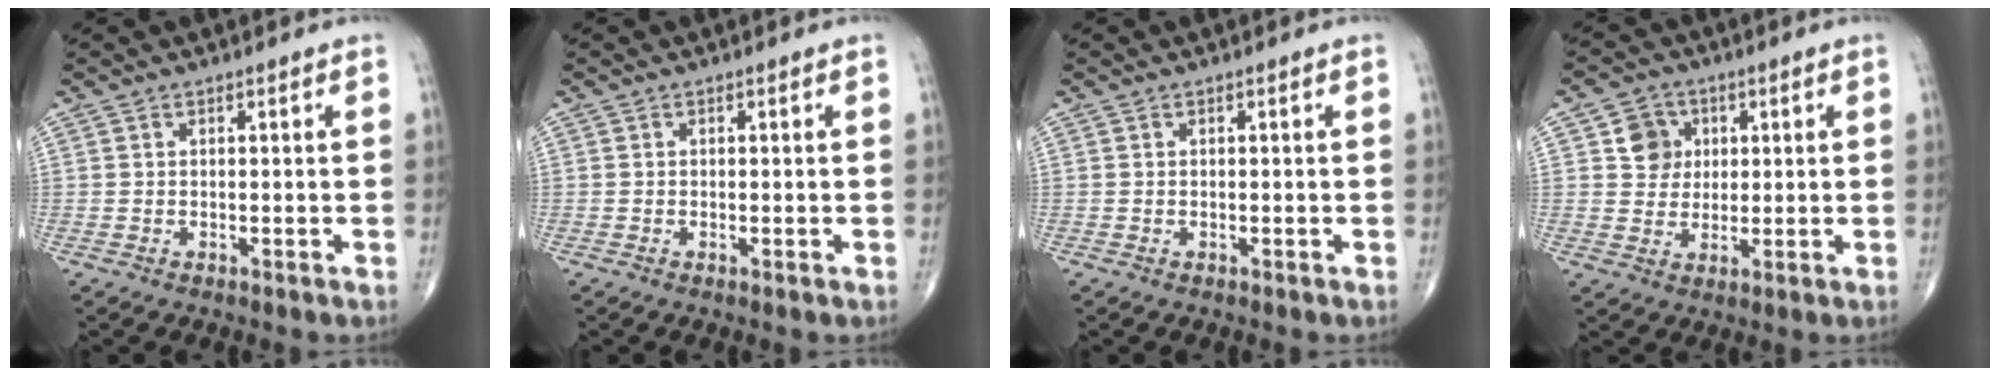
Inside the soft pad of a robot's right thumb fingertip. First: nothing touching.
{"total": 0.0}
{"total": 0.0}
{"total": 6.0, "force": [1.7, 5.4, 1.9], "torque": [-0.003, -0.001, 0.025]}